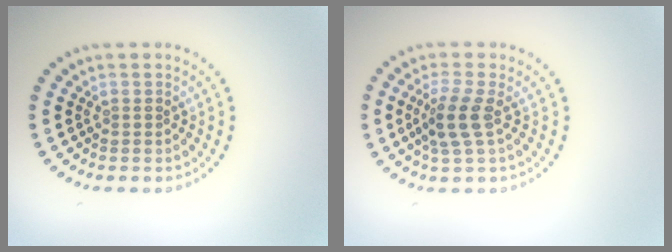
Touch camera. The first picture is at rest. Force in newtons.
{"total": 2.8, "press": 2.5, "slide": 1.3}